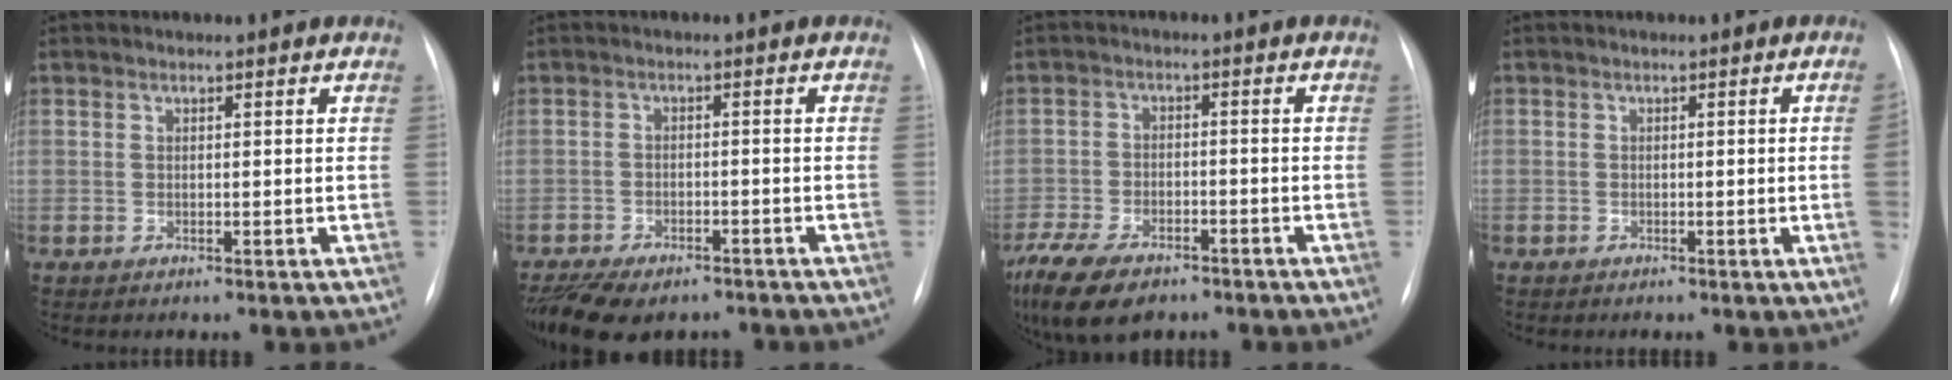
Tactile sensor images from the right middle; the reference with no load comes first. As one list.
[{"total": 11.2, "force": [-8.7, 5.1, 5.0], "torque": [-0.091, -0.003, -0.125]}, {"total": 15.0, "force": [-10.3, 7.1, 8.2], "torque": [-0.202, -0.020, -0.166]}, {"total": 2.1, "force": [-0.4, -0.5, 2.0], "torque": [-0.025, 0.001, -0.008]}]